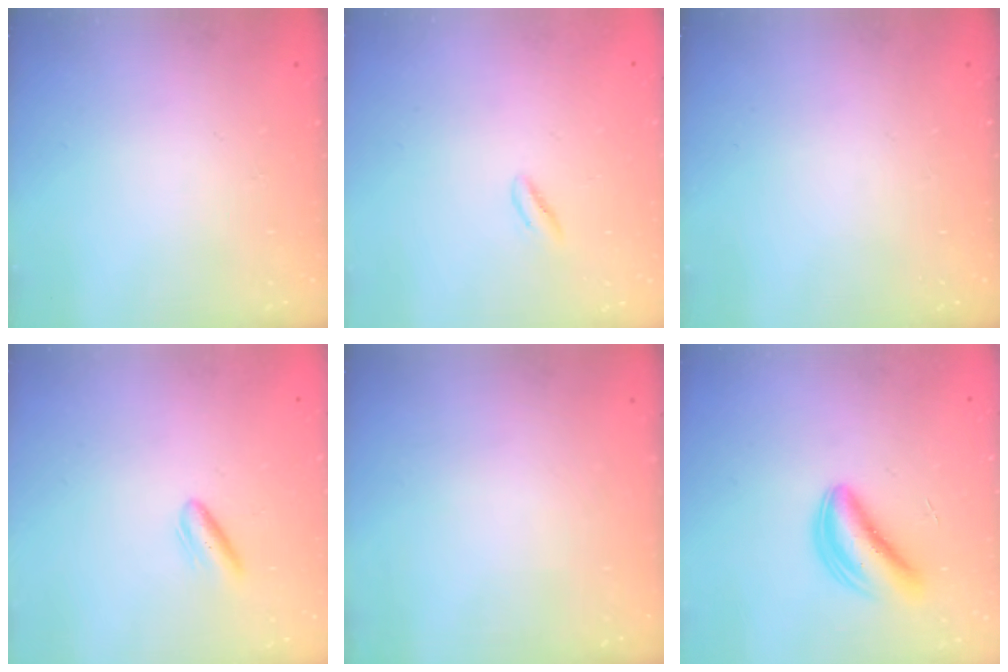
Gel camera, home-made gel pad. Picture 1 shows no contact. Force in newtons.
{"total": 1.8, "press": 1.6, "slide": 0.9}
{"total": 0.0}
{"total": 4.2, "press": 3.9, "slide": 1.6}
{"total": 0.0}
{"total": 5.9, "press": 5.8, "slide": 0.7}